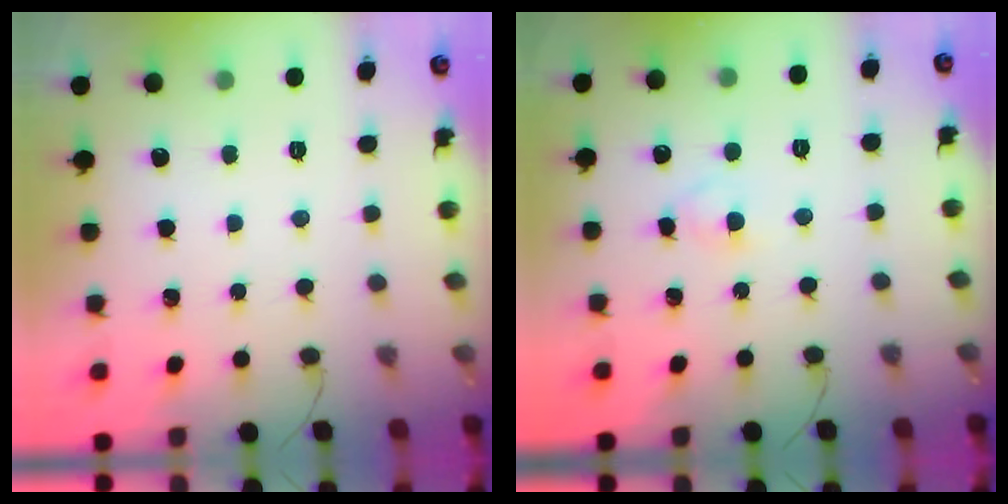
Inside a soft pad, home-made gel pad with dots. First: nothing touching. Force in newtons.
{"total": 2.6, "press": 2.4, "slide": 1.1}